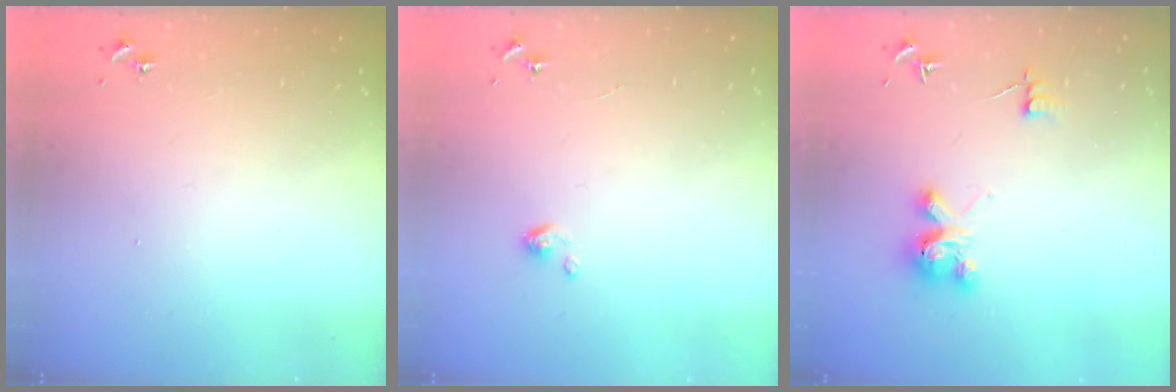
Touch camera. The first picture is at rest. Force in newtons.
{"total": 2.7, "press": 2.7, "slide": 0.2}
{"total": 5.7, "press": 5.7, "slide": 0.4}